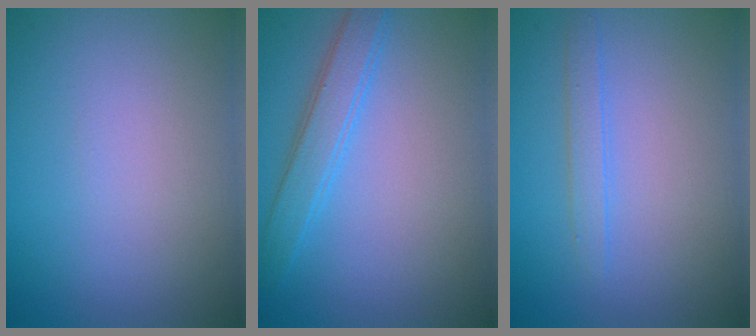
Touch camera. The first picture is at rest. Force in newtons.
{"total": 2.9, "press": 2.9, "slide": 0.0}
{"total": 1.4, "press": 1.4, "slide": 0.1}